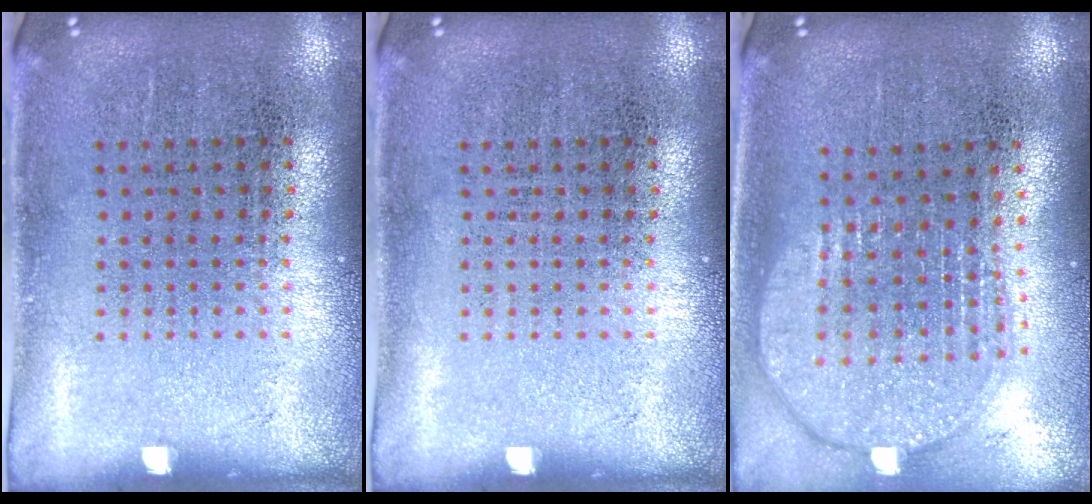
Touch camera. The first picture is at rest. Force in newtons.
{"total": 0.0}
{"total": 2.0, "press": 1.6, "slide": 1.1}